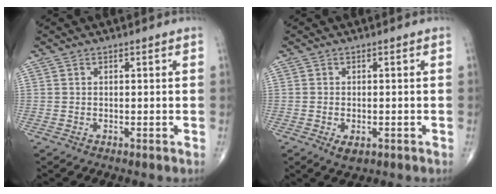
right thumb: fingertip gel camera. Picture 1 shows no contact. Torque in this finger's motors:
{"motor_torque": [-0.31, 0.12, -0.09, -0.11, 0.06]}